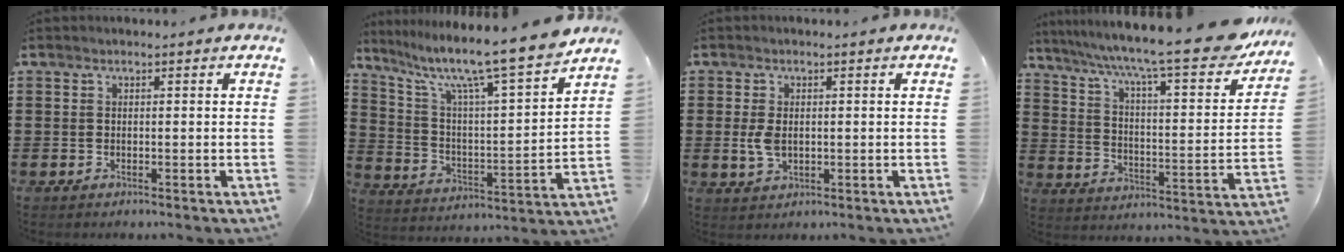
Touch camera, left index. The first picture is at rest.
{"total": 11.1, "force": [9.2, 0.4, 6.3], "torque": [-0.149, -0.069, 0.144]}
{"total": 3.5, "force": [0.1, 2.0, 2.9], "torque": [-0.073, -0.001, -0.002]}
{"total": 10.9, "force": [8.6, 0.7, 6.6], "torque": [-0.134, -0.062, 0.135]}